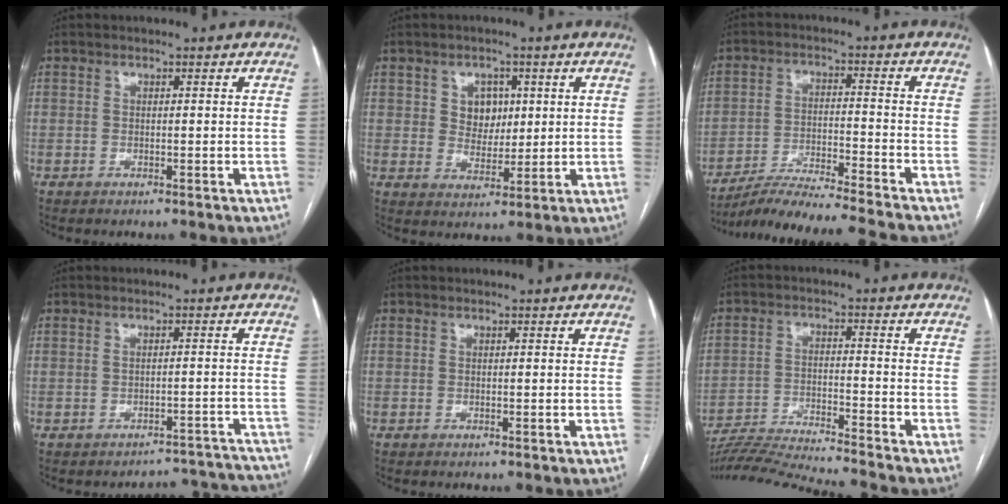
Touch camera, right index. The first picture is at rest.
{"total": 5.3, "force": [1.6, 4.3, 2.6], "torque": [-0.039, 0.007, 0.033]}
{"total": 13.6, "force": [-12.5, -1.9, 4.9], "torque": [-0.067, -0.012, -0.210]}
{"total": 10.6, "force": [-10.4, 2.2, -0.3], "torque": [0.030, 0.035, -0.107]}
{"total": 0.0}
{"total": 14.1, "force": [-13.3, -2.2, 4.2], "torque": [-0.057, -0.012, -0.222]}